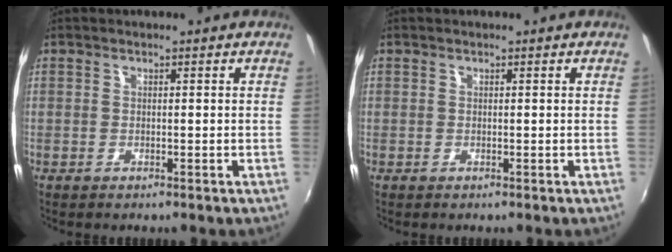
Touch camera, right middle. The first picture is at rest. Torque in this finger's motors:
{"motor_torque": [-0.05, -0.02, 0.04, 0.00]}